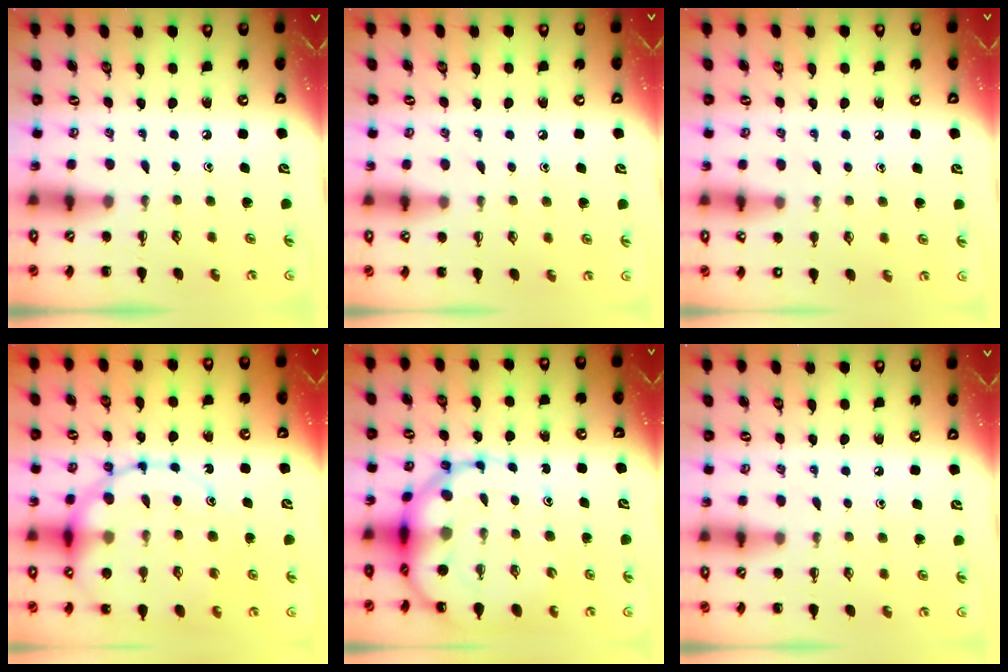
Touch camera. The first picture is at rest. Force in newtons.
{"total": 6.5, "press": 6.2, "slide": 2.0}
{"total": 6.6, "press": 6.4, "slide": 1.6}
{"total": 21.0, "press": 20.8, "slide": 2.9}
{"total": 16.1, "press": 15.4, "slide": 4.4}
{"total": 7.4, "press": 7.1, "slide": 2.1}